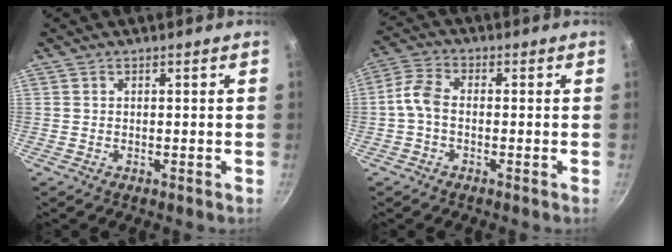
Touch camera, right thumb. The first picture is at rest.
{"total": 5.1, "force": [-1.0, 3.2, 3.8], "torque": [-0.085, 0.024, -0.034]}